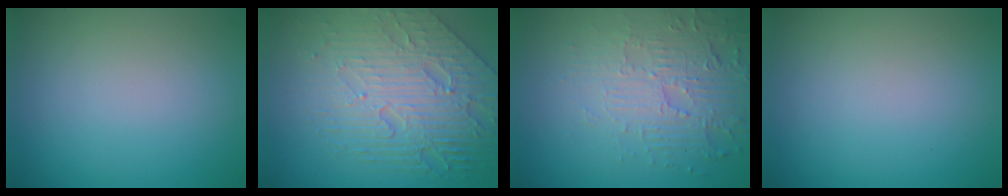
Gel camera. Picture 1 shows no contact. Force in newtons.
{"total": 7.9, "press": 5.7, "slide": 5.5}
{"total": 5.5, "press": 3.6, "slide": 4.1}
{"total": 0.0}